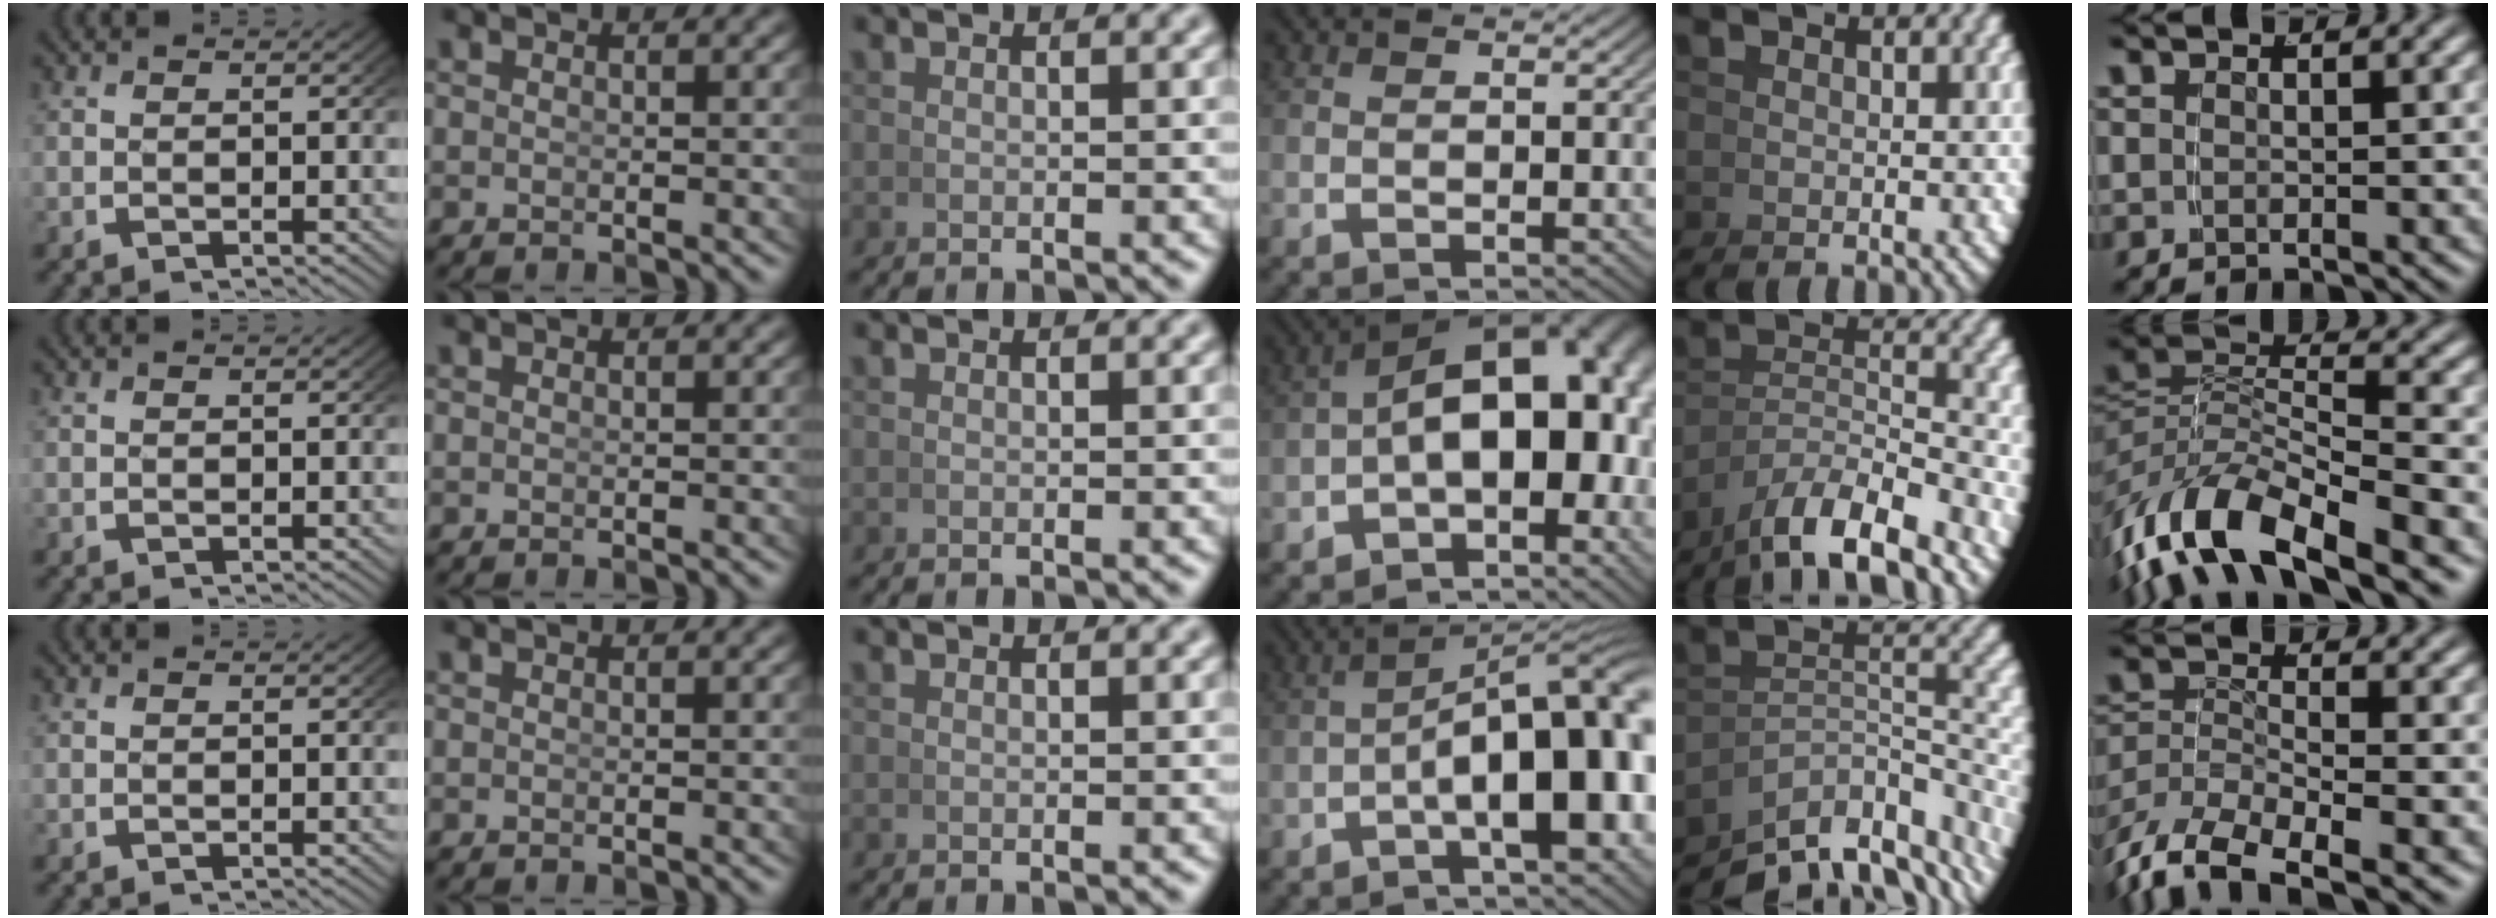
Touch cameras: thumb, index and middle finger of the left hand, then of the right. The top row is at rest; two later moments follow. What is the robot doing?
{"motion": "grasp_and_lifting", "object": "whiteboard"}